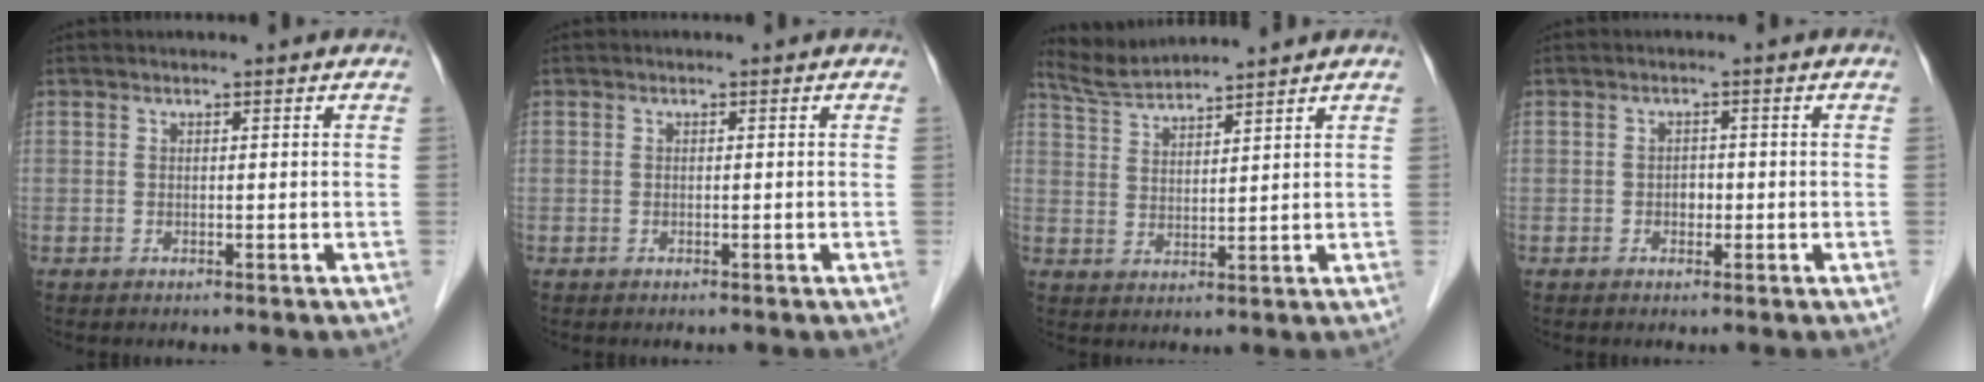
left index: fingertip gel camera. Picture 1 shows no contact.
{"total": 0.0}
{"total": 6.4, "force": [6.2, -0.8, 1.3], "torque": [-0.037, 0.019, 0.125]}
{"total": 1.3, "force": [-0.3, 1.0, 0.8], "torque": [-0.011, 0.004, -0.004]}